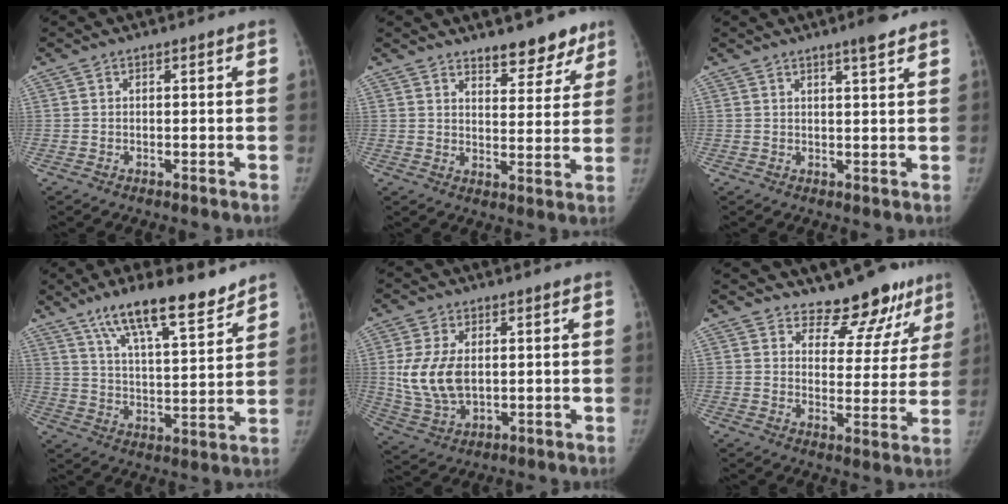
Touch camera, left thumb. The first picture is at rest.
{"total": 8.5, "force": [6.7, 3.6, 3.8], "torque": [-0.009, -0.044, 0.094]}
{"total": 3.5, "force": [2.6, 0.2, 2.3], "torque": [-0.034, -0.018, 0.039]}
{"total": 15.6, "force": [11.4, 3.8, 9.9], "torque": [-0.139, -0.061, 0.195]}
{"total": 10.5, "force": [1.1, 6.5, 8.2], "torque": [-0.165, -0.010, 0.033]}
{"total": 11.7, "force": [10.2, 5.2, 2.4], "torque": [0.020, -0.084, 0.125]}